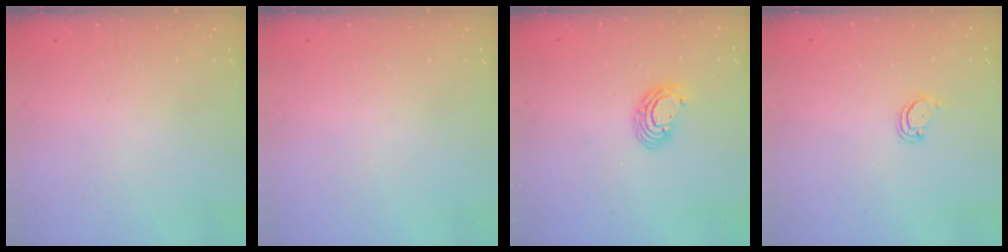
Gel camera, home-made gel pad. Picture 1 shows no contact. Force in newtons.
{"total": 0.0}
{"total": 6.7, "press": 6.6, "slide": 0.7}
{"total": 2.9, "press": 2.9, "slide": 0.2}